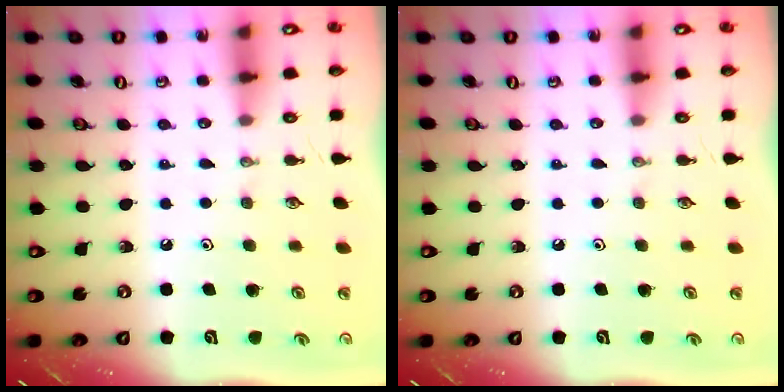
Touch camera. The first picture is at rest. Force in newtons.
{"total": 0.0}